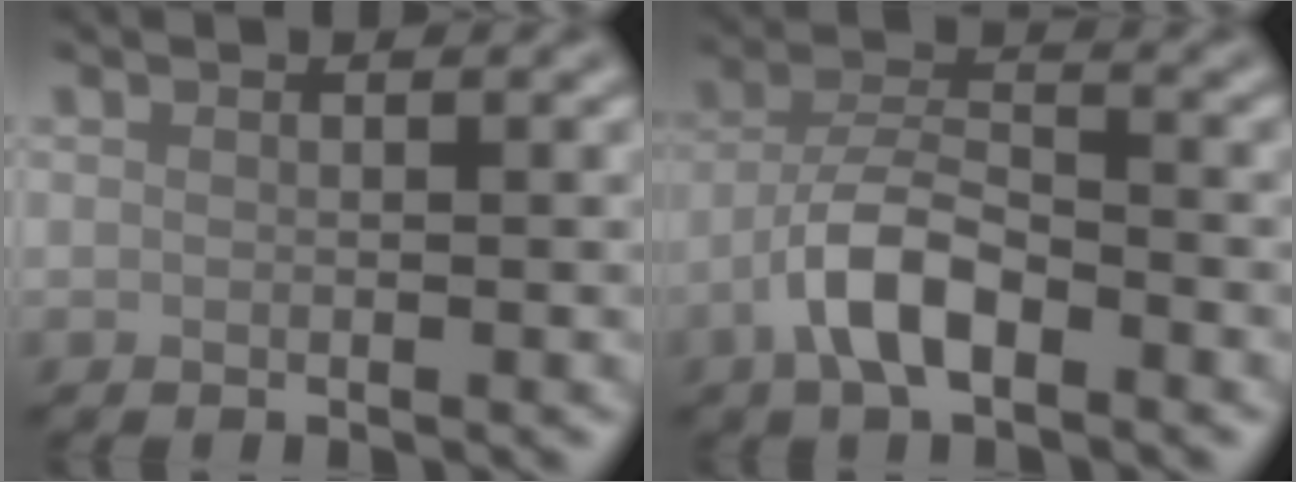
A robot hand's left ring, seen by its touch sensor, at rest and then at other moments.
{"total": 5.2, "force": [-2.8, 2.0, 3.9], "torque": [-0.071, 0.013, -0.060]}